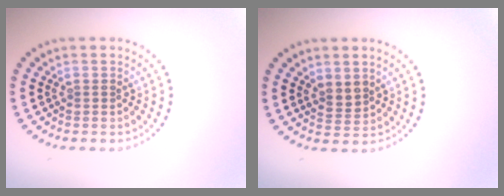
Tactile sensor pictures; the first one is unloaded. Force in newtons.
{"total": 1.6, "press": 1.4, "slide": 0.8}